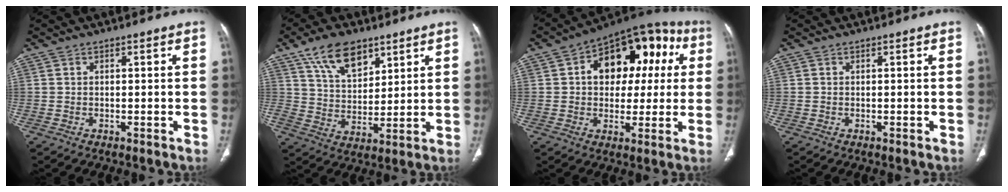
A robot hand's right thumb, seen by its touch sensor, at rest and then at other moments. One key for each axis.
{"total": 11.7, "fx": 7.1, "fy": 6.2, "fz": 6.8, "tx": -0.095, "ty": -0.033, "tz": 0.133}
{"total": 19.0, "fx": 4.0, "fy": 12.2, "fz": 14.0, "tx": -0.136, "ty": 0.035, "tz": 0.052}
{"total": 0.0}